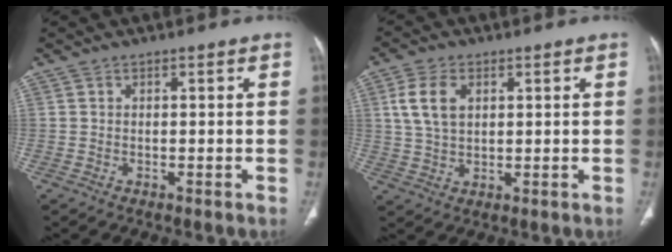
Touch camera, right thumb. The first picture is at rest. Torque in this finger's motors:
{"motor_torque": [0.01, 0.04, 0.59, -0.15, 0.07]}